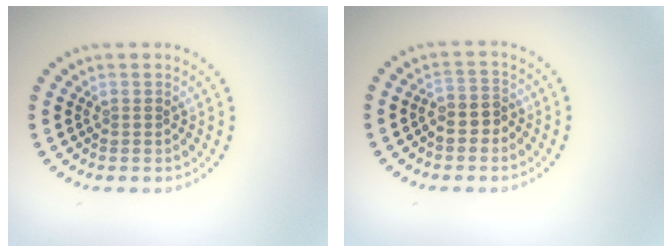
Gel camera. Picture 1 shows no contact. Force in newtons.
{"total": 2.3, "press": 2.1, "slide": 0.9}